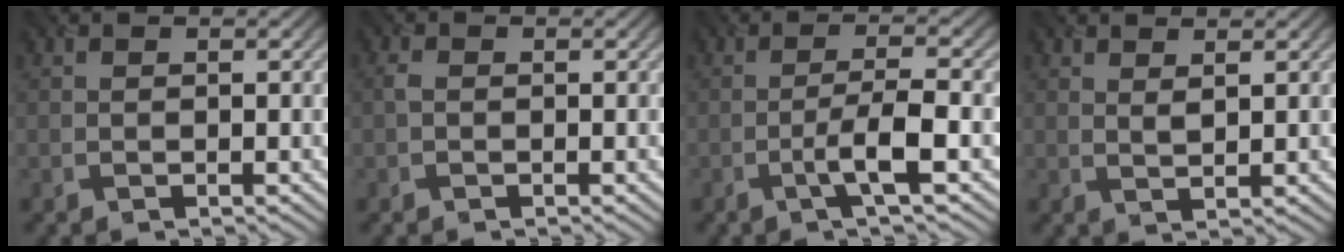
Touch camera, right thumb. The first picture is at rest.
{"total": 0.8, "force": [-0.1, 0.6, 0.5], "torque": [-0.016, 0.003, -0.005]}
{"total": 4.4, "force": [-2.0, 0.2, 3.9], "torque": [-0.068, 0.014, -0.049]}
{"total": 1.4, "force": [1.2, 0.0, 0.8], "torque": [-0.019, -0.003, 0.023]}